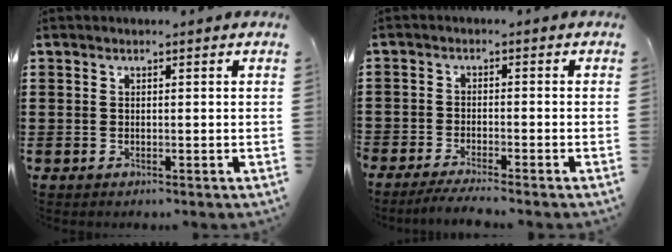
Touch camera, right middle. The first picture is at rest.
{"total": 2.9, "force": [-2.8, 0.0, 0.6], "torque": [-0.019, -0.002, -0.061]}